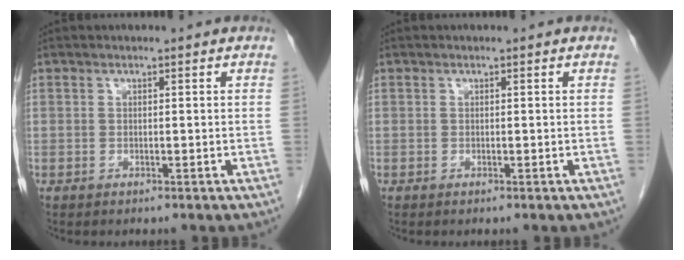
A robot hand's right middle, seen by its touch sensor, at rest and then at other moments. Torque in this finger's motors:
{"motor_torque": [0.18, 0.07, 0.04, 0.01]}